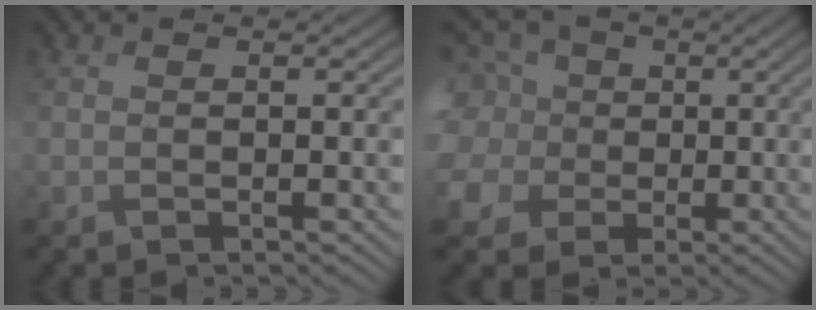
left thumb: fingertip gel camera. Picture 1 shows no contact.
{"total": 11.9, "force": [0.3, 10.5, 5.7], "torque": [-0.209, 0.011, -0.019]}